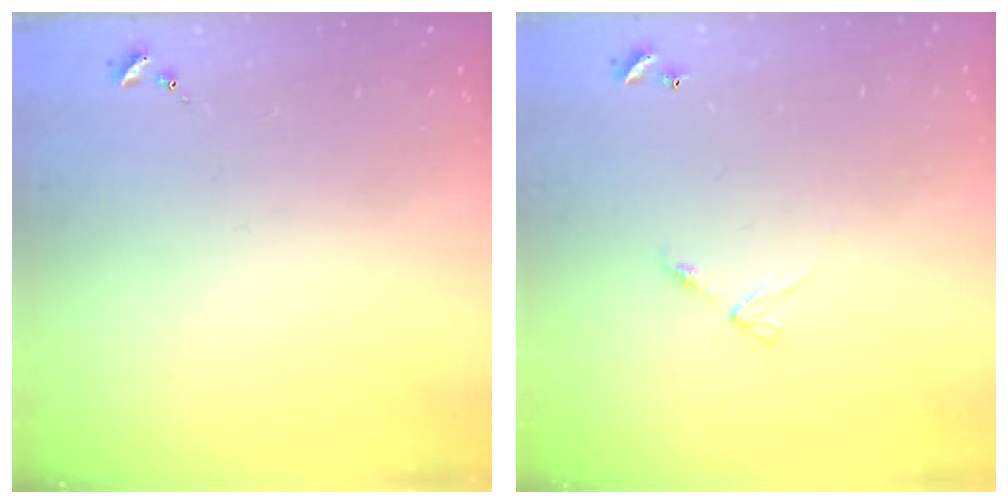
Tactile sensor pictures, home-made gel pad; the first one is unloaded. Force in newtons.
{"total": 4.7, "press": 4.7, "slide": 0.4}